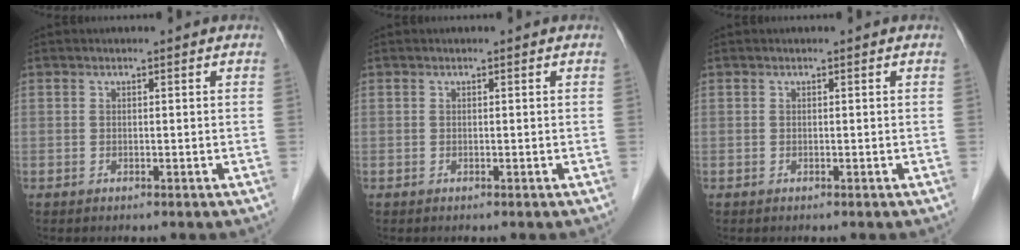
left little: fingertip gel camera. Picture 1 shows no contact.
{"total": 0.0}
{"total": 0.0}